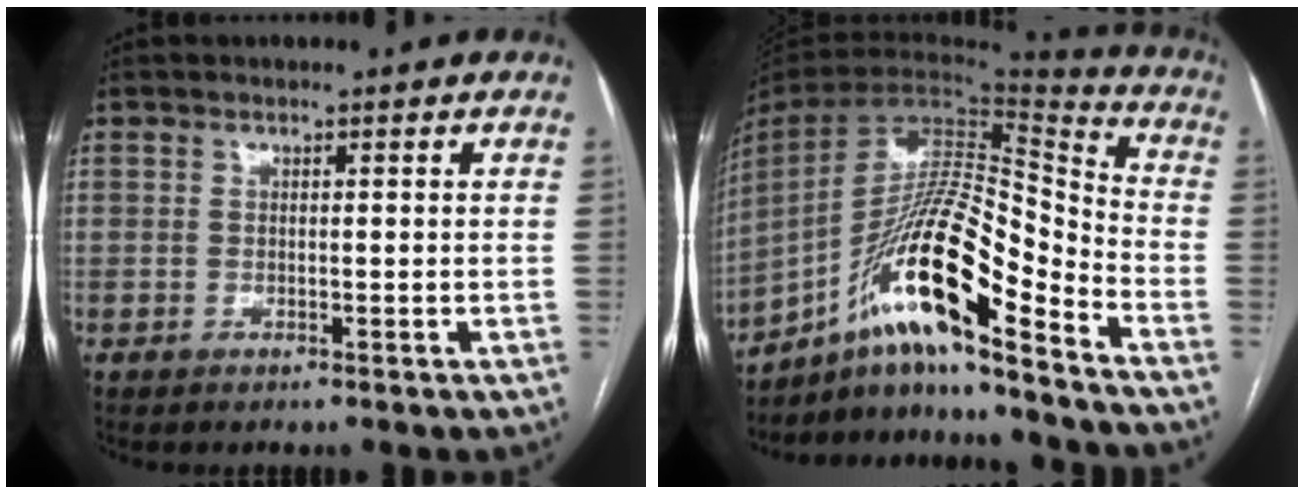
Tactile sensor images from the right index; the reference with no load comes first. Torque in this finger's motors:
{"motor_torque": [1.23, -0.90, 0.58, 0.21]}